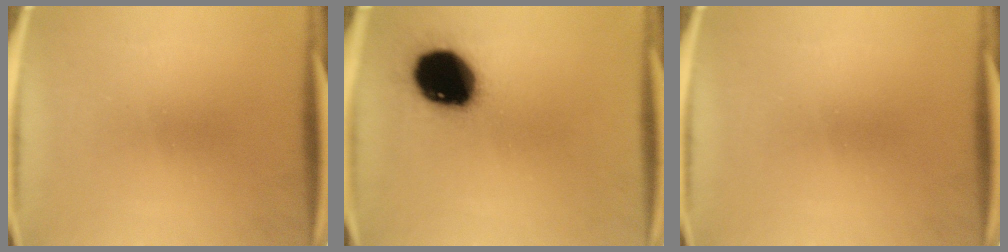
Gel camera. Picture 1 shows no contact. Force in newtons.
{"total": 19.7}
{"total": 0.0}